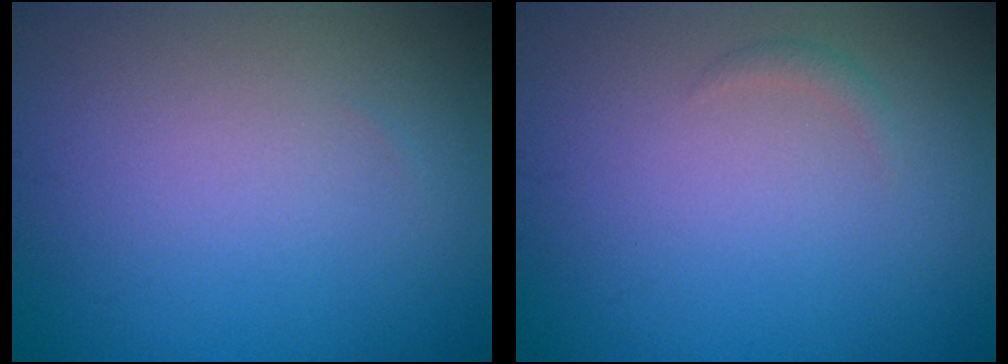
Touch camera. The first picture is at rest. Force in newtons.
{"total": 0.7, "press": 0.7, "slide": 0.1}